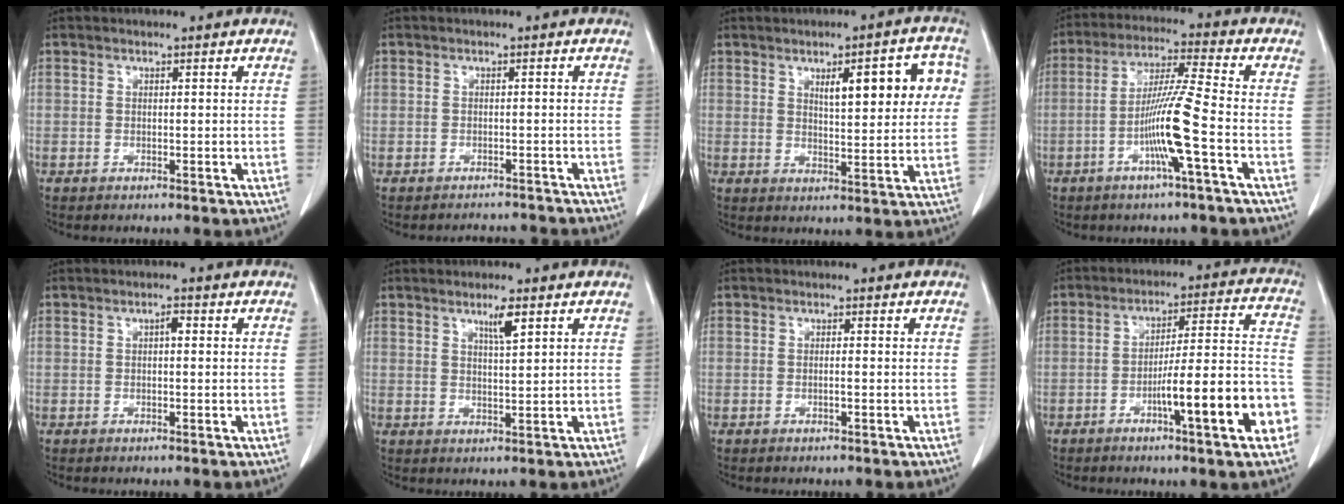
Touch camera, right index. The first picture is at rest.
{"total": 3.7, "force": [-3.4, 1.5, -0.5], "torque": [0.007, 0.007, -0.047]}
{"total": 10.4, "force": [3.4, 2.8, 9.4], "torque": [-0.121, 0.020, 0.046]}
{"total": 9.8, "force": [-3.2, -1.2, 9.2], "torque": [-0.178, 0.000, -0.061]}
{"total": 1.2, "force": [0.2, 0.4, 1.1], "torque": [-0.017, 0.004, 0.002]}
{"total": 3.2, "force": [1.9, 0.2, 2.6], "torque": [-0.047, -0.004, 0.033]}
{"total": 0.6, "force": [-0.1, -0.1, 0.6], "torque": [-0.007, 0.002, 0.000]}
{"total": 14.6, "force": [-5.8, 1.2, 13.3], "torque": [-0.184, 0.020, -0.082]}